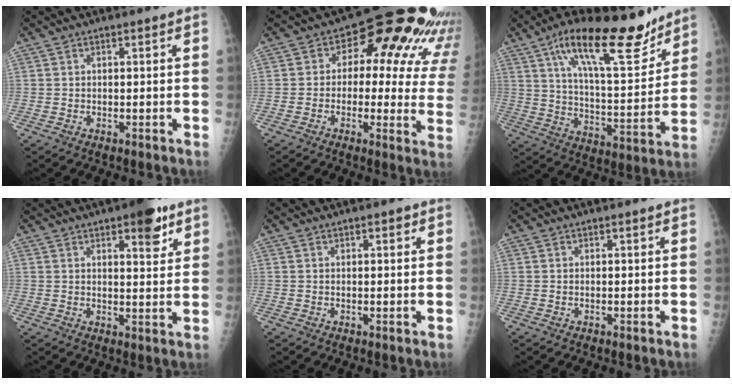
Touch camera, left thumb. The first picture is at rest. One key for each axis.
{"total": 19.6, "fx": 8.3, "fy": 10.7, "fz": 14.2, "tx": -0.128, "ty": 0.006, "tz": 0.082}
{"total": 19.7, "fx": 13.3, "fy": 6.2, "fz": 13.2, "tx": -0.181, "ty": -0.069, "tz": 0.223}
{"total": 7.2, "fx": 4.3, "fy": 2.5, "fz": 5.3, "tx": -0.053, "ty": -0.021, "tz": 0.055}
{"total": 1.0, "fx": 0.6, "fy": 0.4, "fz": 0.7, "tx": -0.005, "ty": -0.001, "tz": 0.008}
{"total": 0.0}